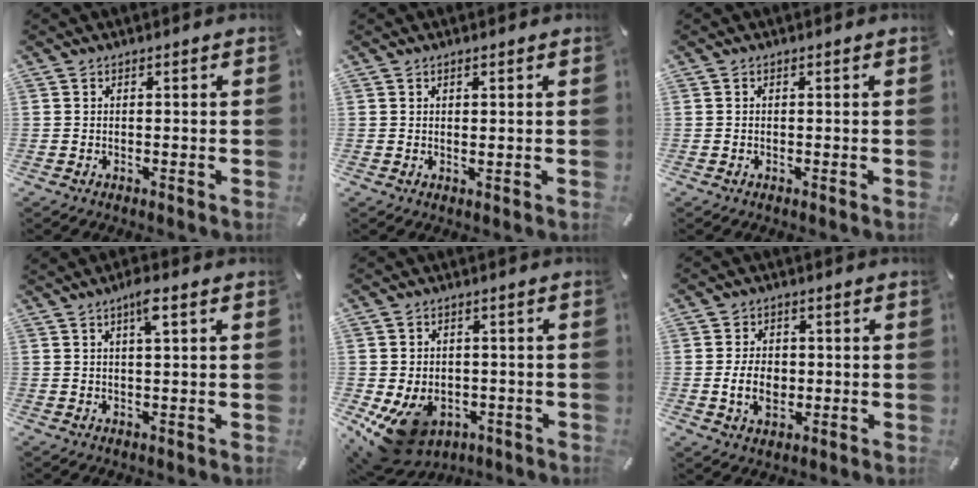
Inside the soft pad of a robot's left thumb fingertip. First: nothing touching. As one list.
[{"total": 0.8, "force": [0.3, 0.0, 0.7], "torque": [-0.014, -0.002, 0.005]}, {"total": 0.0}, {"total": 4.2, "force": [2.0, 0.6, 3.7], "torque": [-0.069, 0.001, 0.031]}, {"total": 10.3, "force": [-4.4, 7.8, 5.2], "torque": [-0.103, 0.019, -0.077]}, {"total": 7.0, "force": [-0.7, 5.4, 4.4], "torque": [-0.093, -0.004, -0.019]}]